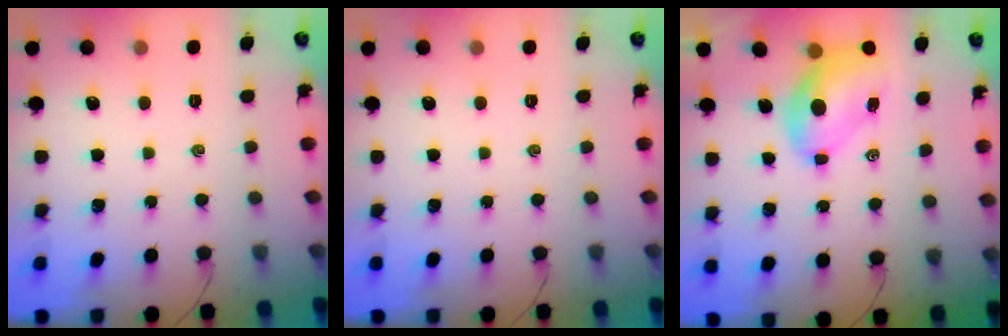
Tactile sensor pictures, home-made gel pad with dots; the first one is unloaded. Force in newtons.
{"total": 0.0}
{"total": 8.4, "press": 8.1, "slide": 2.0}